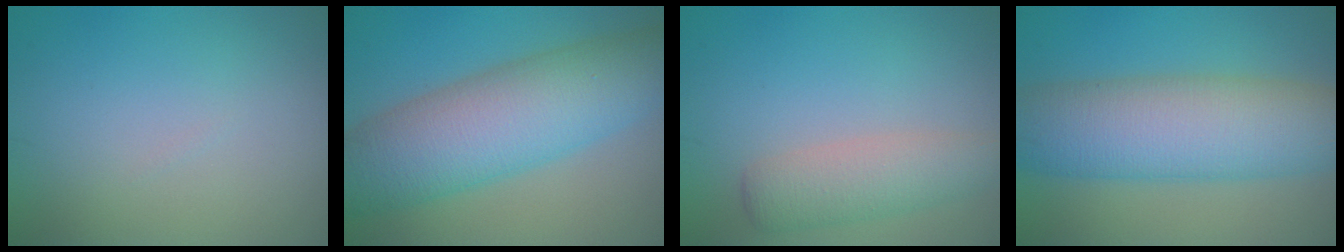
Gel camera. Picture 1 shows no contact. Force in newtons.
{"total": 10.8, "press": 10.8, "slide": 0.3}
{"total": 3.7, "press": 3.7, "slide": 0.1}
{"total": 10.6, "press": 10.6, "slide": 0.3}